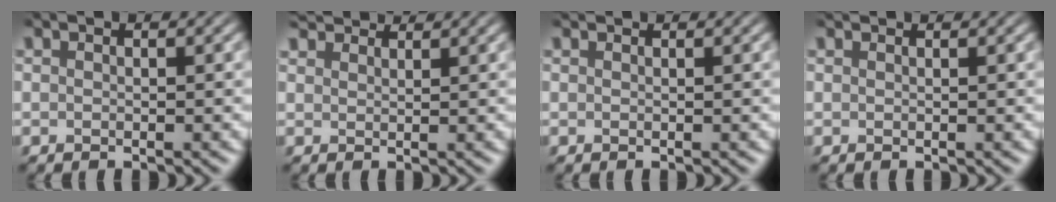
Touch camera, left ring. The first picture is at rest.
{"total": 3.8, "force": [3.7, 0.7, 0.9], "torque": [-0.026, 0.005, 0.058]}
{"total": 0.9, "force": [0.9, 0.1, 0.2], "torque": [-0.012, 0.000, 0.004]}
{"total": 1.2, "force": [1.2, 0.1, 0.3], "torque": [-0.013, 0.000, 0.008]}